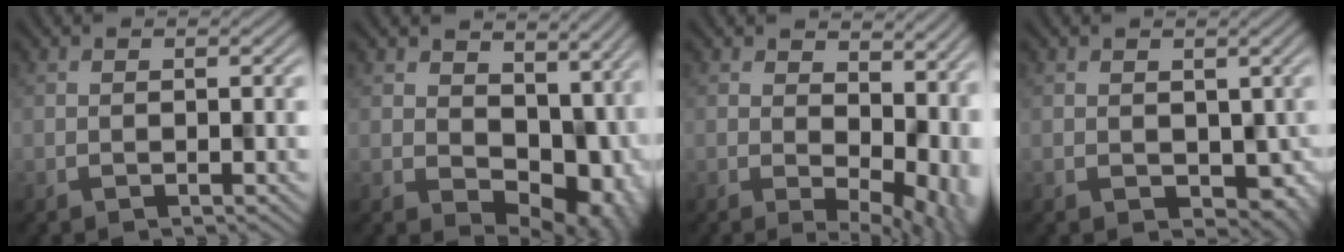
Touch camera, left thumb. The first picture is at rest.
{"total": 9.8, "force": [1.6, 7.2, 6.5], "torque": [-0.078, -0.035, 0.042]}
{"total": 11.8, "force": [0.7, 7.2, 9.3], "torque": [-0.102, -0.029, 0.045]}
{"total": 3.4, "force": [-0.8, 2.9, 1.8], "torque": [-0.023, -0.017, 0.005]}